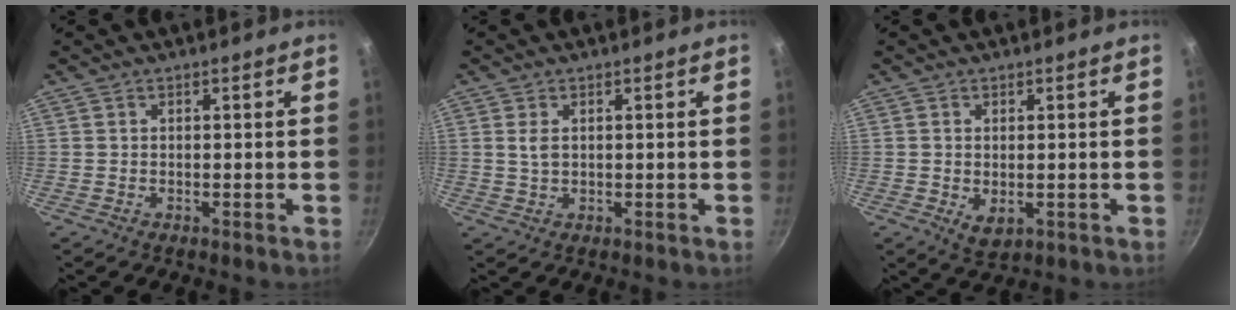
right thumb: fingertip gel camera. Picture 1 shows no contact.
{"total": 2.4, "force": [0.7, 1.5, 1.8], "torque": [-0.032, -0.003, 0.014]}
{"total": 3.8, "force": [-0.4, 2.3, 2.9], "torque": [-0.047, -0.013, -0.001]}